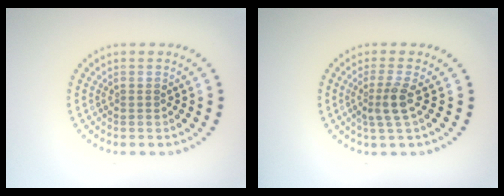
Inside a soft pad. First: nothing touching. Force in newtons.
{"total": 2.4, "press": 1.8, "slide": 1.5}